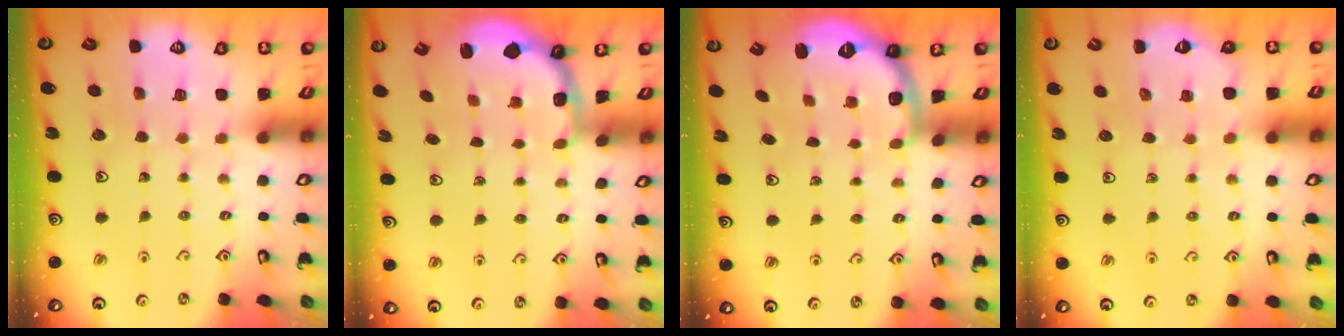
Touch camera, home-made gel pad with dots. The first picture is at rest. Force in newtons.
{"total": 2.4, "press": 1.1, "slide": 2.1}
{"total": 2.5, "press": 2.0, "slide": 1.5}
{"total": 3.3, "press": 2.8, "slide": 1.8}